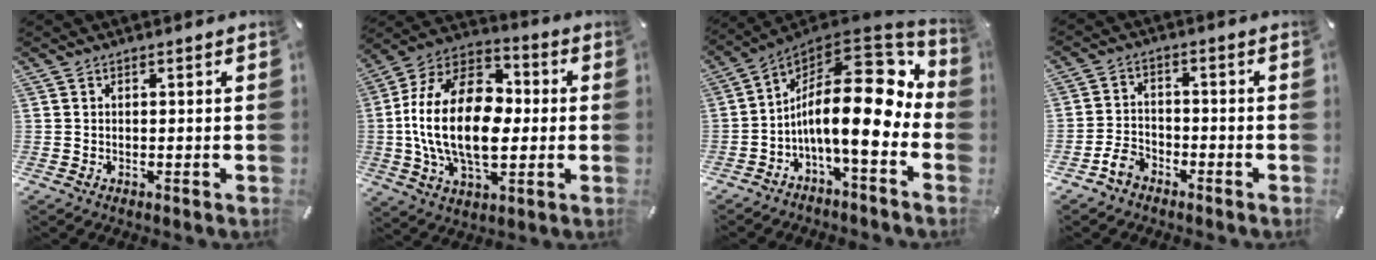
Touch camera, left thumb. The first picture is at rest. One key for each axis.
{"total": 24.0, "fx": -1.3, "fy": 15.1, "fz": 18.5, "tx": -0.380, "ty": 0.009, "tz": -0.024}
{"total": 20.1, "fx": 0.2, "fy": 8.0, "fz": 18.4, "tx": -0.316, "ty": -0.038, "tz": -0.002}
{"total": 5.2, "fx": -3.5, "fy": 3.4, "fz": 1.6, "tx": -0.029, "ty": 0.021, "tz": -0.067}